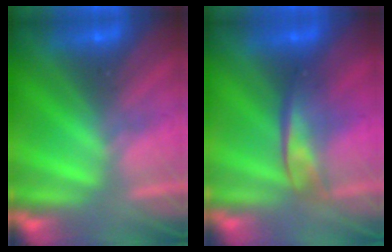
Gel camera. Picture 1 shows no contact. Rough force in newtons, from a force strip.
{"total": 2.2}